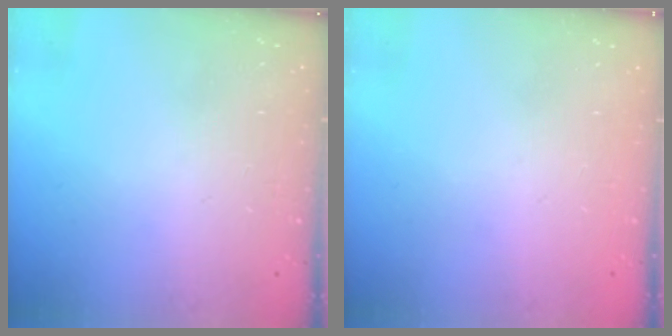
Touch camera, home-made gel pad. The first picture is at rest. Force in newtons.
{"total": 0.0}